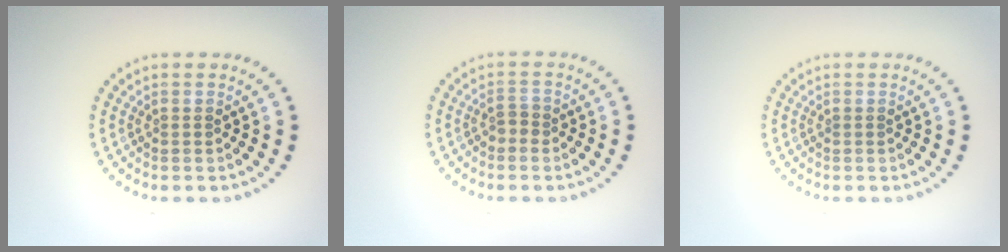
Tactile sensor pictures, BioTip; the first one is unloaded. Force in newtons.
{"total": 1.2, "press": 1.1, "slide": 0.5}
{"total": 0.0}